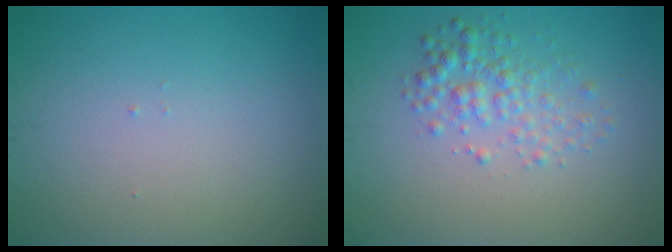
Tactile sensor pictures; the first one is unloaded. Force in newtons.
{"total": 2.8, "press": 2.8, "slide": 0.0}